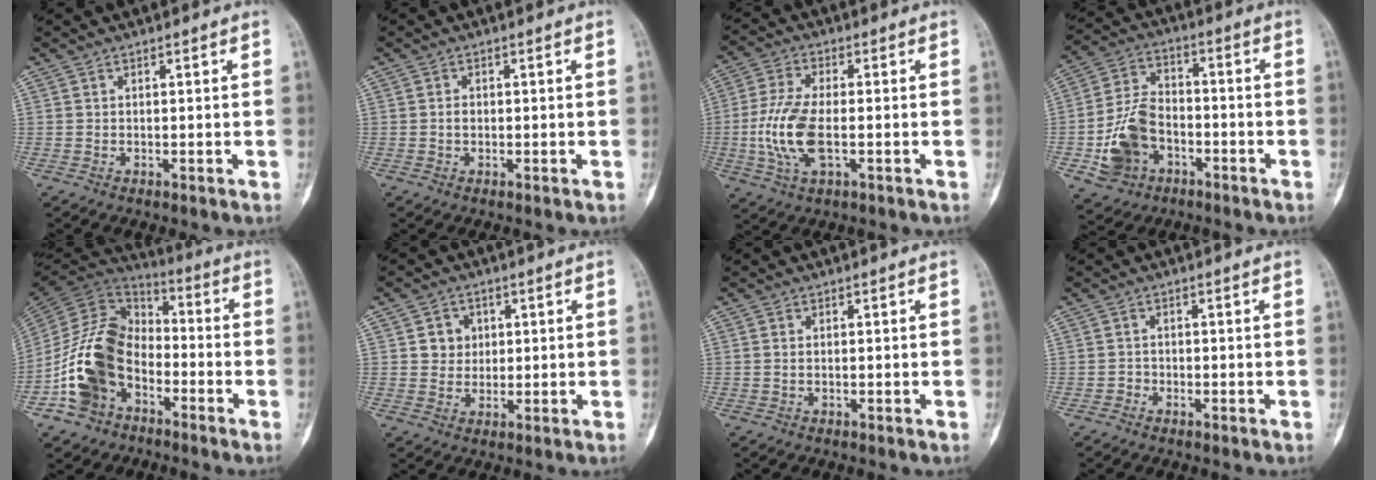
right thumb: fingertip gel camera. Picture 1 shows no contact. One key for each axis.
{"total": 1.1, "fx": -0.1, "fy": 0.9, "fz": 0.7, "tx": -0.007, "ty": 0.003, "tz": -0.003}
{"total": 11.1, "fx": -1.8, "fy": 5.0, "fz": 9.7, "tx": -0.219, "ty": 0.005, "tz": -0.035}
{"total": 12.5, "fx": -4.1, "fy": 9.3, "fz": 7.3, "tx": -0.127, "ty": 0.031, "tz": -0.074}
{"total": 17.8, "fx": -6.0, "fy": 12.6, "fz": 11.1, "tx": -0.196, "ty": 0.057, "tz": -0.120}
{"total": 4.7, "fx": 1.2, "fy": 4.2, "fz": 1.6, "tx": -0.001, "ty": 0.000, "tz": 0.018}
{"total": 0.6, "fx": 0.0, "fy": 0.4, "fz": 0.5, "tx": -0.013, "ty": 0.000, "tz": 0.001}
{"total": 0.9, "fx": -0.6, "fy": 0.7, "fz": 0.1, "tx": 0.002, "ty": 0.004, "tz": -0.018}